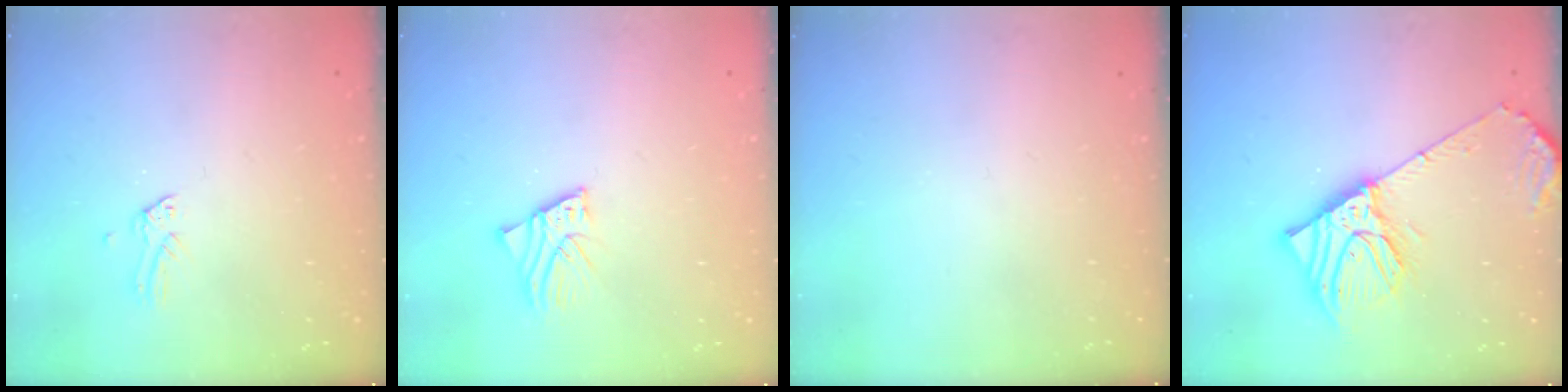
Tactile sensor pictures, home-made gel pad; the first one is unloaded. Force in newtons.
{"total": 3.0, "press": 3.0, "slide": 0.2}
{"total": 0.0}
{"total": 14.1, "press": 13.9, "slide": 2.6}